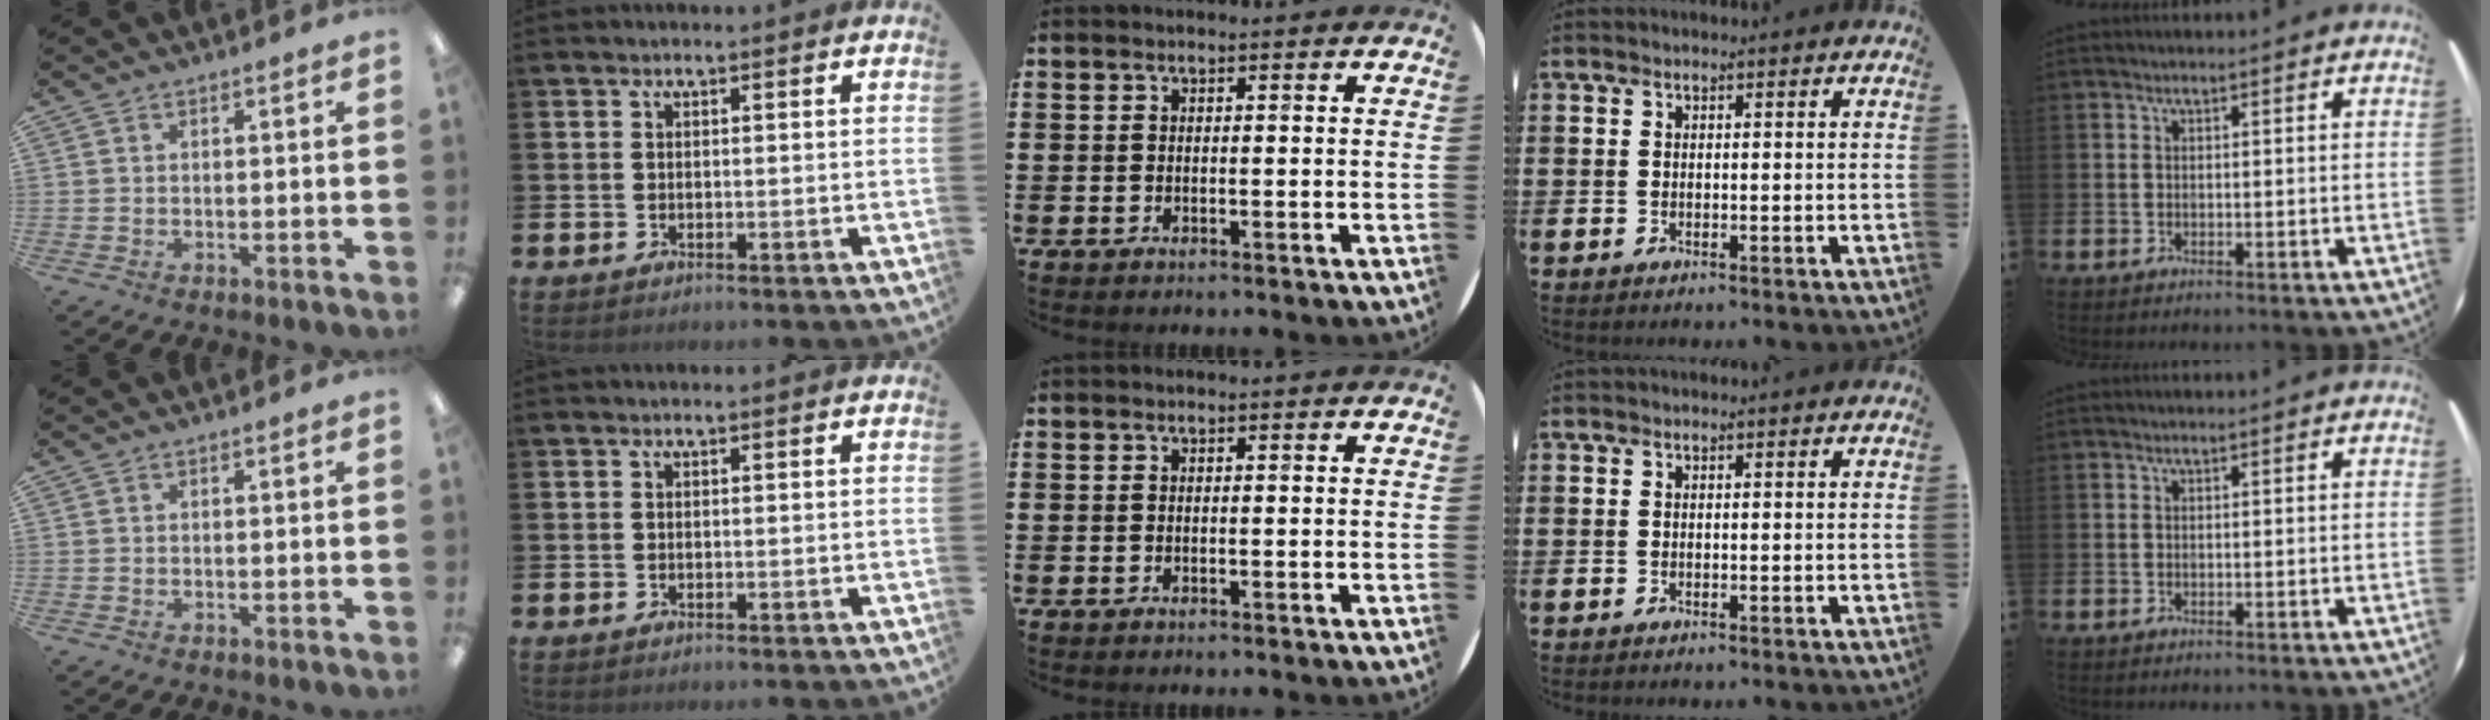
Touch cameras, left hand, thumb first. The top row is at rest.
{}